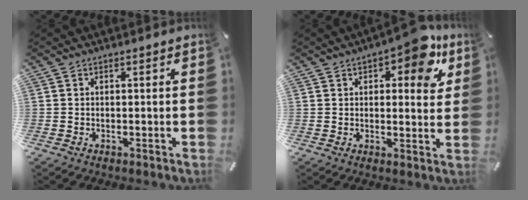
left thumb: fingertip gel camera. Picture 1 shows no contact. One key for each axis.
{"total": 10.6, "fx": 5.9, "fy": 4.9, "fz": 7.4, "tx": -0.081, "ty": -0.028, "tz": 0.095}